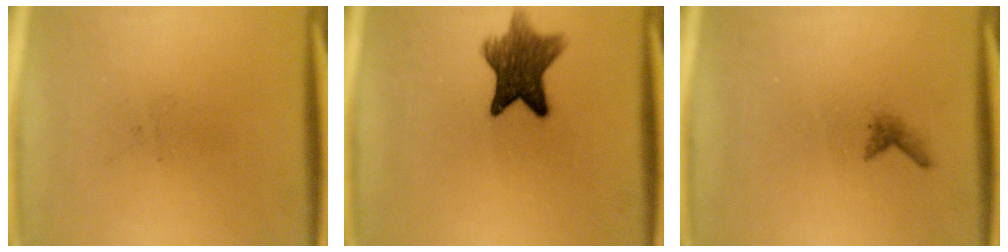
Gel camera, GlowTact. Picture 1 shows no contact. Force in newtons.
{"total": 9.1}
{"total": 0.9}